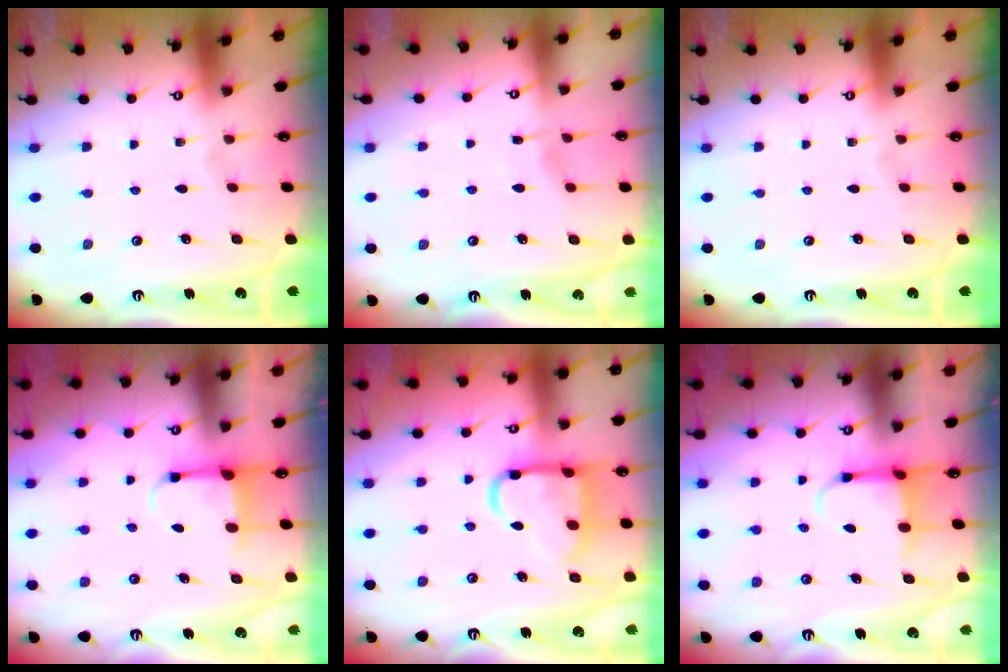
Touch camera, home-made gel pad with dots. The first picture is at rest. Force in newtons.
{"total": 2.5, "press": 2.5, "slide": 0.4}
{"total": 0.0}
{"total": 3.8, "press": 3.7, "slide": 1.0}
{"total": 14.1, "press": 14.0, "slide": 1.6}
{"total": 4.0, "press": 3.9, "slide": 1.0}